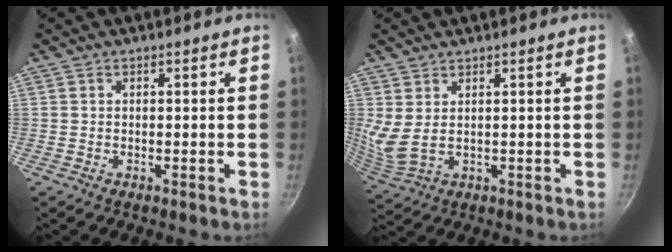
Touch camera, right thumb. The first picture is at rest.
{"total": 3.0, "force": [1.0, 1.2, 2.5], "torque": [-0.055, -0.006, 0.030]}